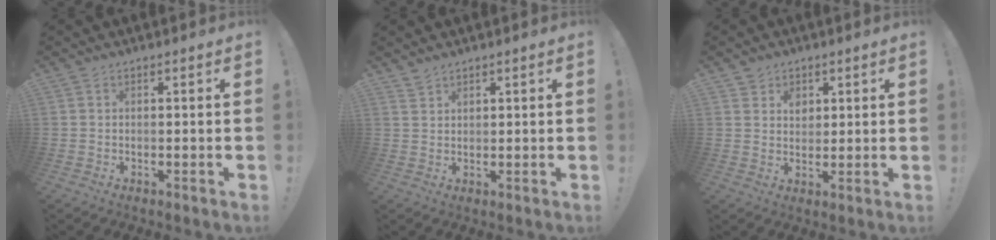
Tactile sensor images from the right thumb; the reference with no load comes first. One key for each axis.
{"total": 3.8, "fx": 3.3, "fy": 1.8, "fz": 0.7, "tx": 0.002, "ty": -0.025, "tz": 0.060}
{"total": 4.8, "fx": 2.4, "fy": 4.0, "fz": 1.0, "tx": -0.011, "ty": -0.013, "tz": 0.044}